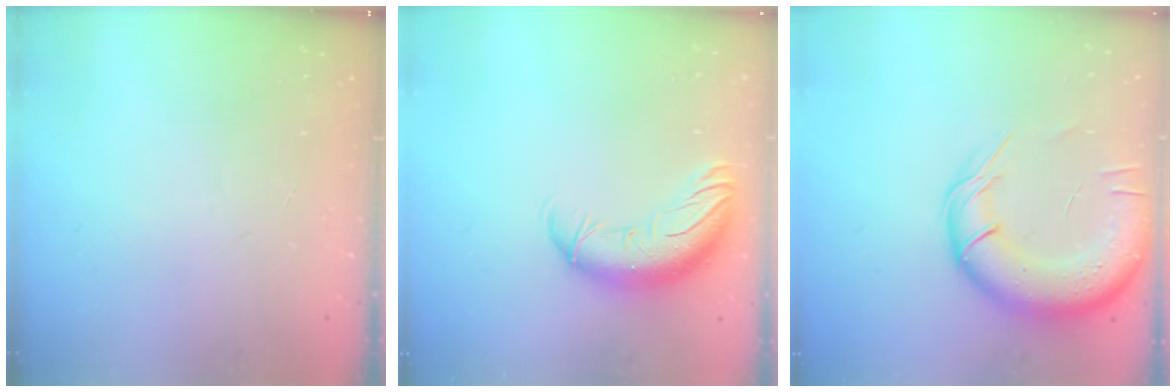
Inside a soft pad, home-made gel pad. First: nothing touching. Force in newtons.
{"total": 12.4, "press": 12.0, "slide": 2.9}
{"total": 18.1, "press": 17.7, "slide": 3.6}